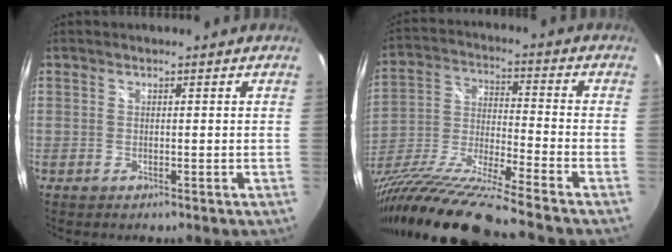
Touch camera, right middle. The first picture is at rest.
{"total": 18.7, "force": [-15.2, -1.0, 10.8], "torque": [-0.198, -0.047, -0.285]}